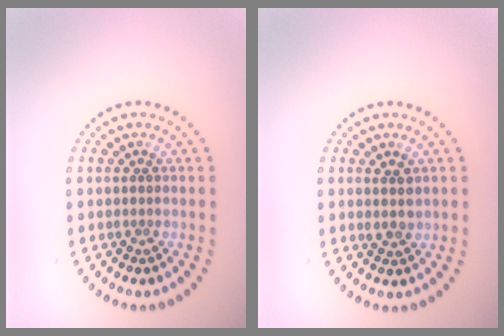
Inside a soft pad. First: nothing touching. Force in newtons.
{"total": 1.7, "press": 1.6, "slide": 0.6}